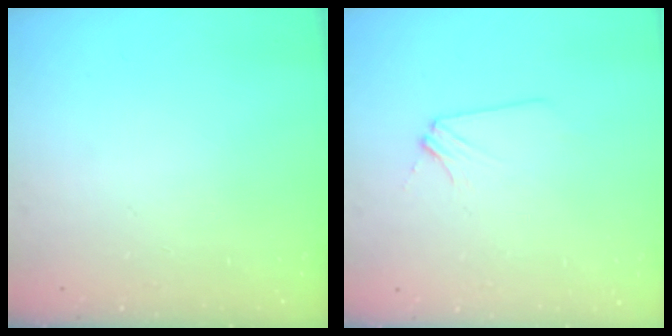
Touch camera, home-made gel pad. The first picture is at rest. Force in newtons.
{"total": 2.8, "press": 2.8, "slide": 0.6}